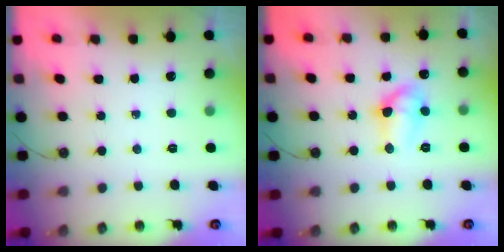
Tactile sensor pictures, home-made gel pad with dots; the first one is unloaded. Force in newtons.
{"total": 9.2, "press": 9.2, "slide": 0.8}